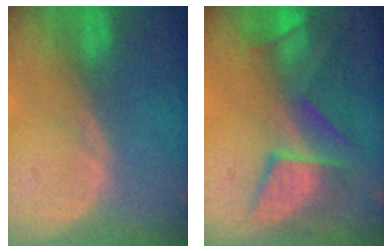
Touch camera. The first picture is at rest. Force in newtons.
{"total": 9.1, "press": 8.5, "slide": 3.2}